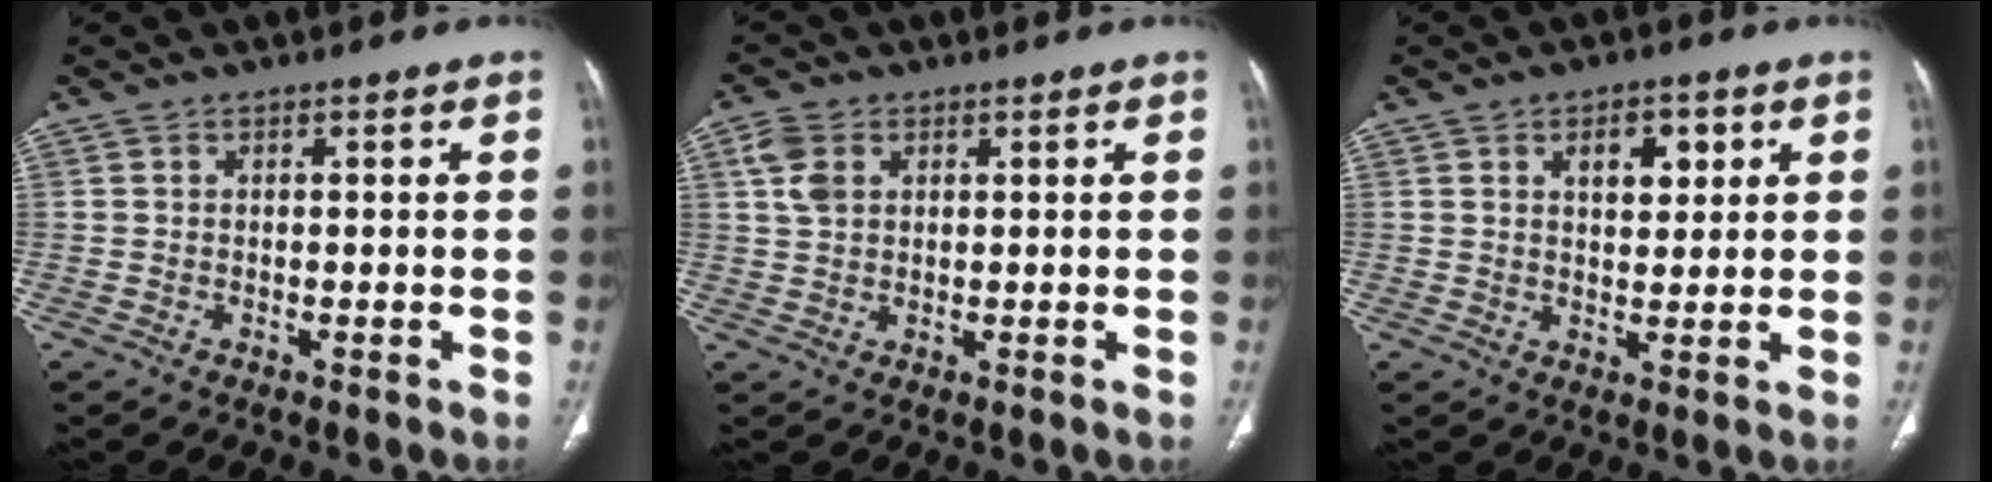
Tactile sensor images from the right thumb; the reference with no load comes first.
{"total": 4.7, "force": [1.8, 3.2, 2.9], "torque": [-0.060, 0.004, 0.038]}
{"total": 6.0, "force": [2.4, 3.3, 4.3], "torque": [-0.043, -0.010, 0.036]}